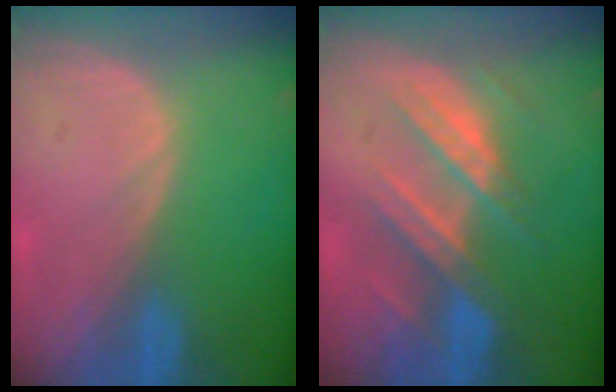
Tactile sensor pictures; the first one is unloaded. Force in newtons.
{"total": 8.9, "press": 7.8, "slide": 4.2}